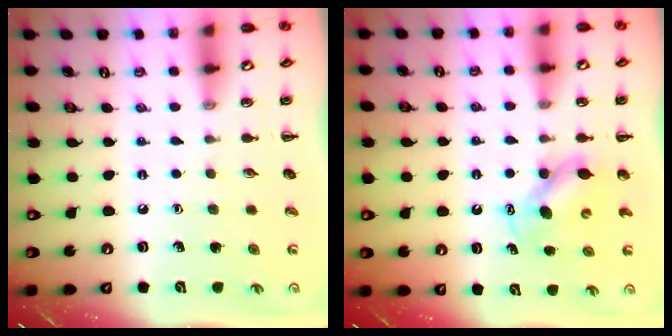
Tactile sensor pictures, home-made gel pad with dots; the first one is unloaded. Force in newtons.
{"total": 6.6, "press": 6.6, "slide": 0.8}